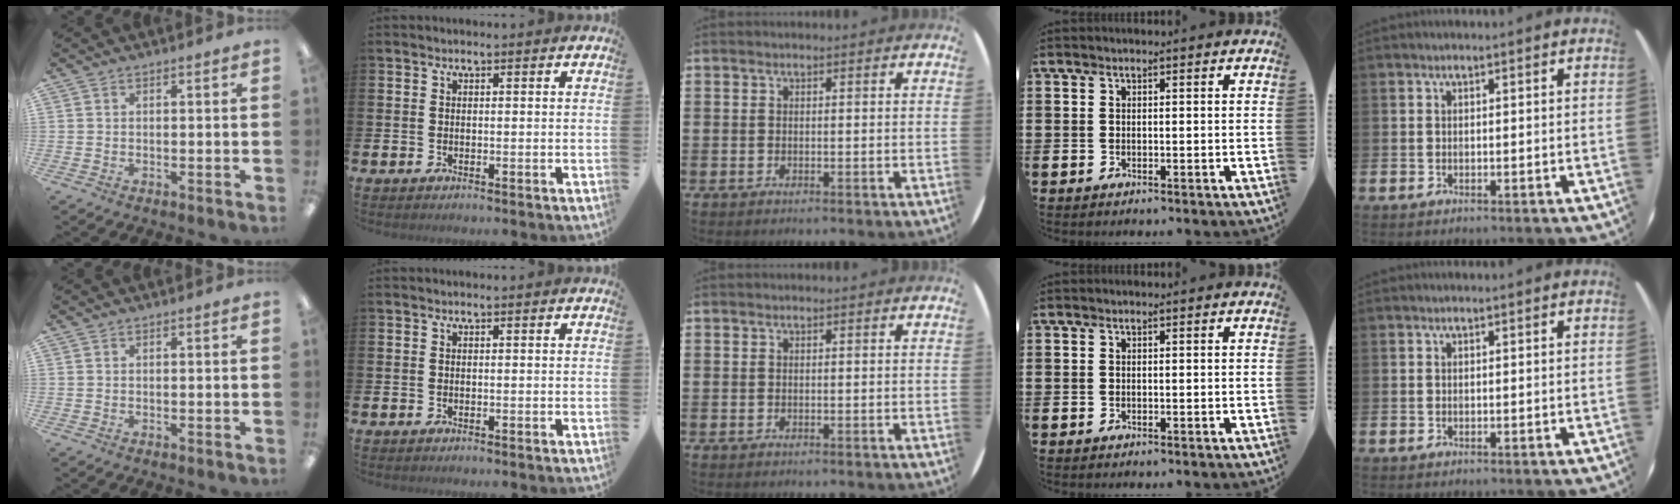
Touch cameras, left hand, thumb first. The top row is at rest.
{}